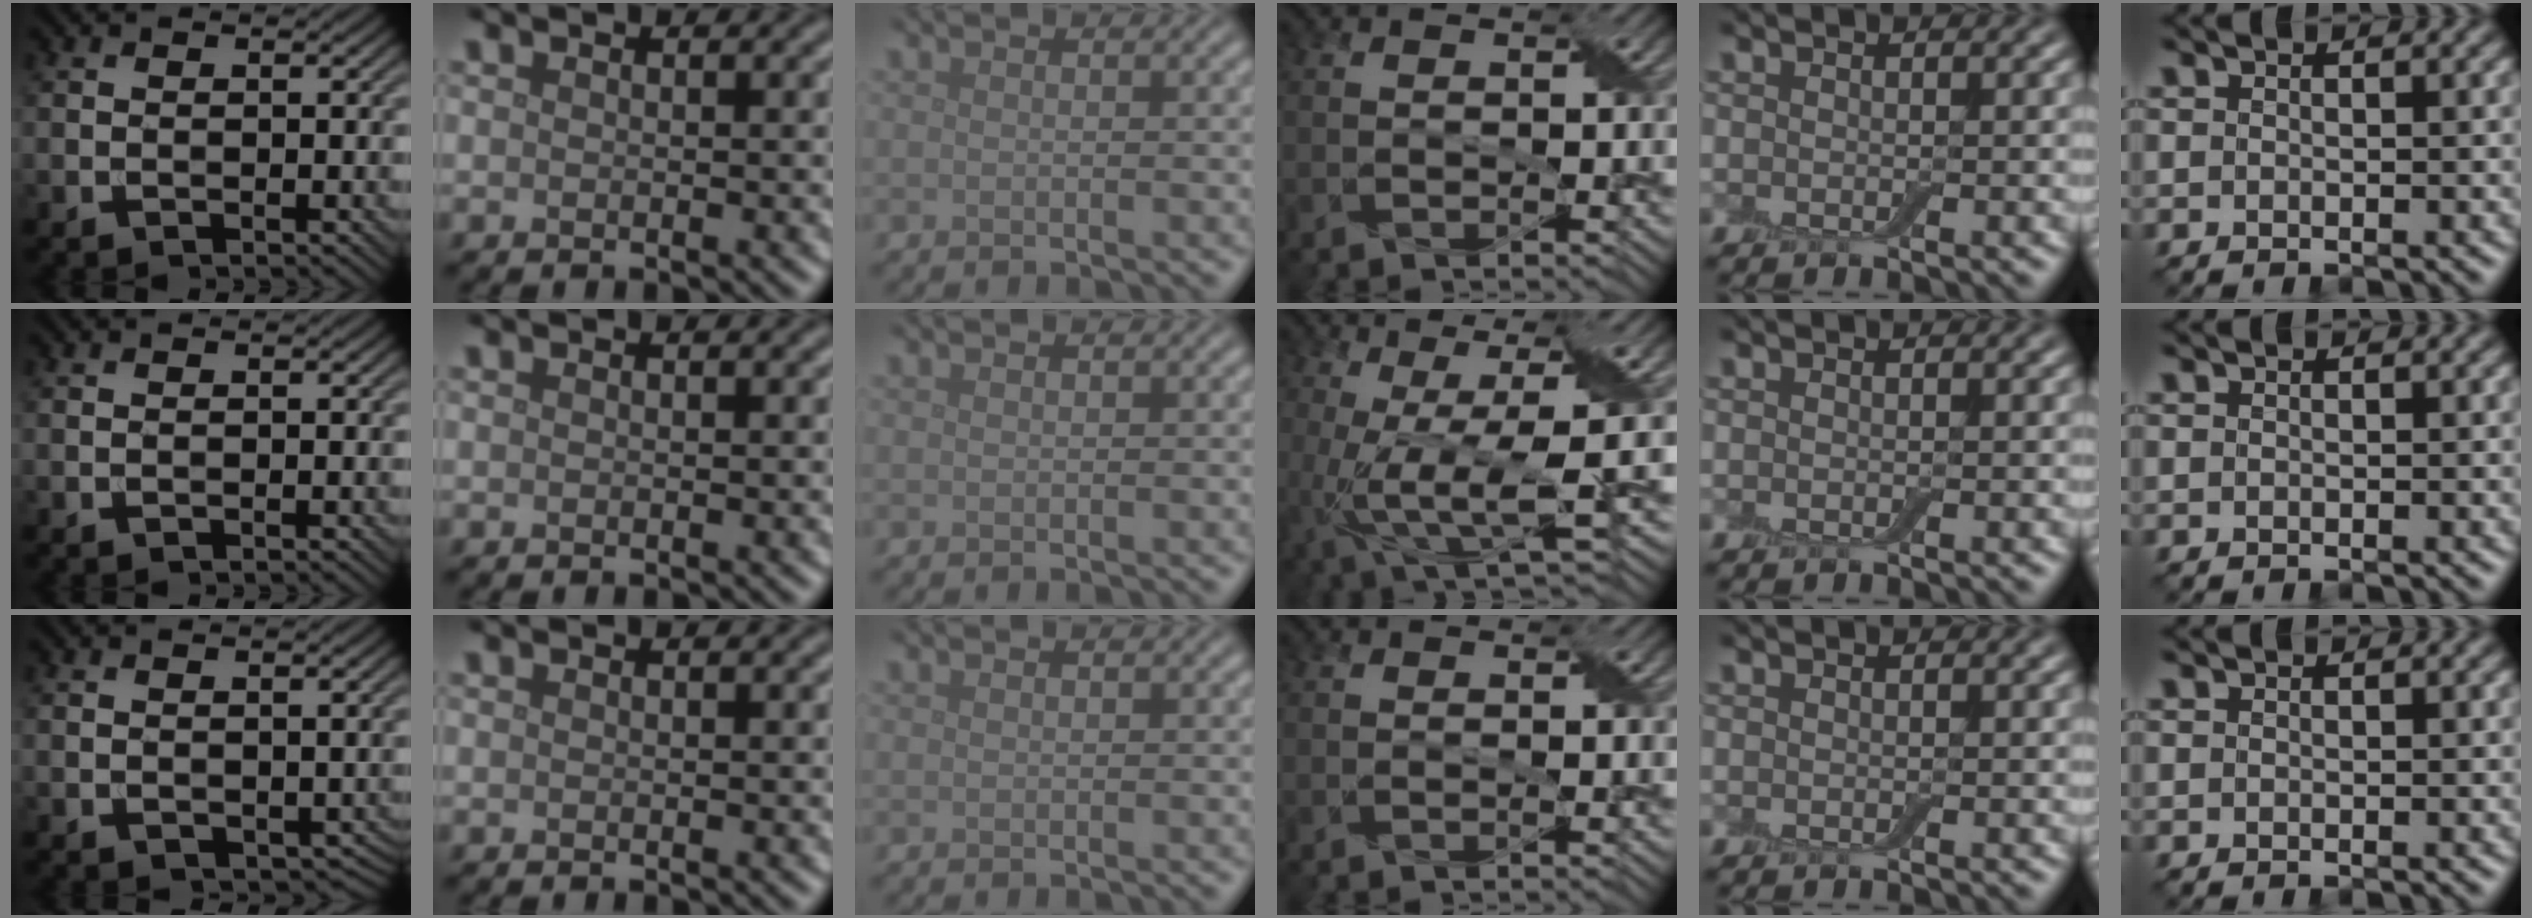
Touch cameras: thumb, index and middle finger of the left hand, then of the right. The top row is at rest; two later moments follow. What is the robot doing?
{"motion": "peel", "object": "aluminum foil"}